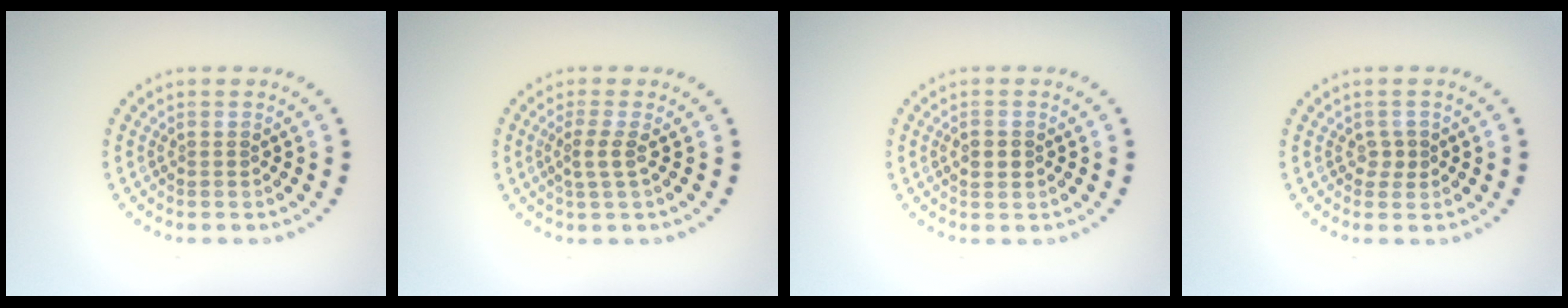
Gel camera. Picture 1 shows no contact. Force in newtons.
{"total": 1.7, "press": 1.3, "slide": 1.0}
{"total": 1.3, "press": 1.3, "slide": 0.0}
{"total": 1.1, "press": 0.9, "slide": 0.5}